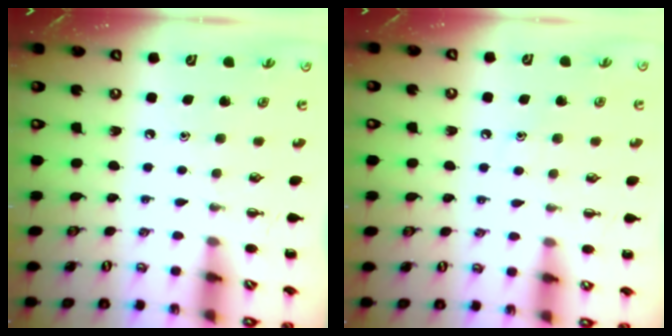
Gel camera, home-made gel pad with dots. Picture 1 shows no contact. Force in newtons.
{"total": 6.4, "press": 6.2, "slide": 1.4}